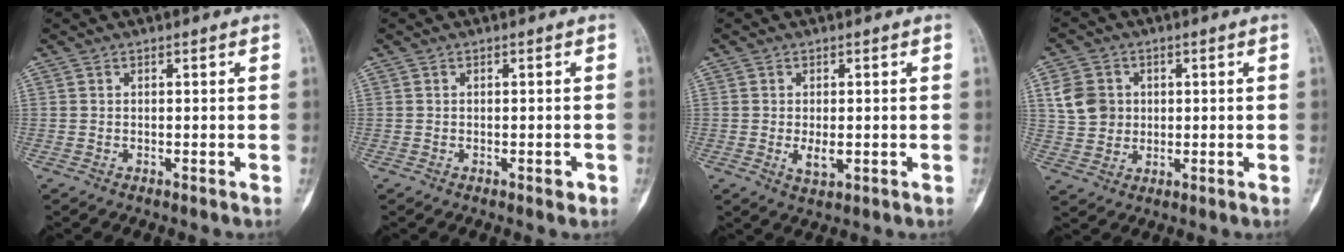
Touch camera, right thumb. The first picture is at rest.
{"total": 1.3, "force": [-0.6, 0.6, 1.0], "torque": [-0.009, -0.001, -0.006]}
{"total": 3.3, "force": [-0.5, 1.7, 2.8], "torque": [-0.046, -0.006, -0.005]}
{"total": 7.5, "force": [1.6, 6.6, 3.3], "torque": [-0.037, -0.001, 0.031]}